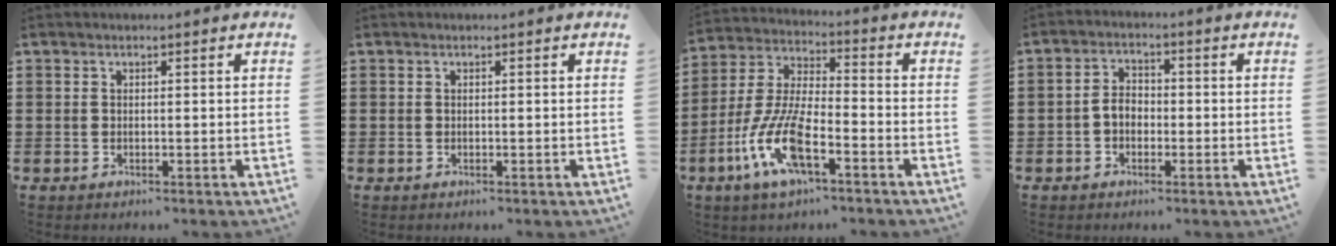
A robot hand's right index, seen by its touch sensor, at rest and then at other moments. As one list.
[{"total": 0.0}, {"total": 10.7, "force": [-5.0, 3.3, 8.8], "torque": [-0.220, -0.016, -0.101]}, {"total": 3.3, "force": [-1.0, 2.3, 2.2], "torque": [-0.059, 0.001, -0.025]}]